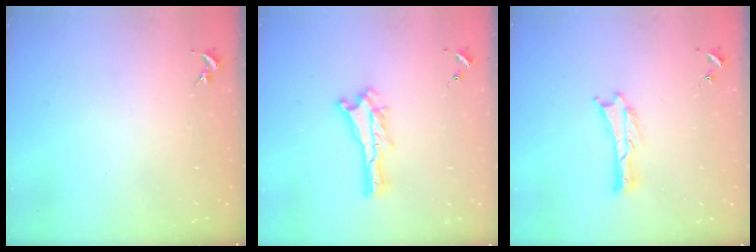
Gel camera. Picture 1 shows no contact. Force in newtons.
{"total": 0.0}
{"total": 0.0}